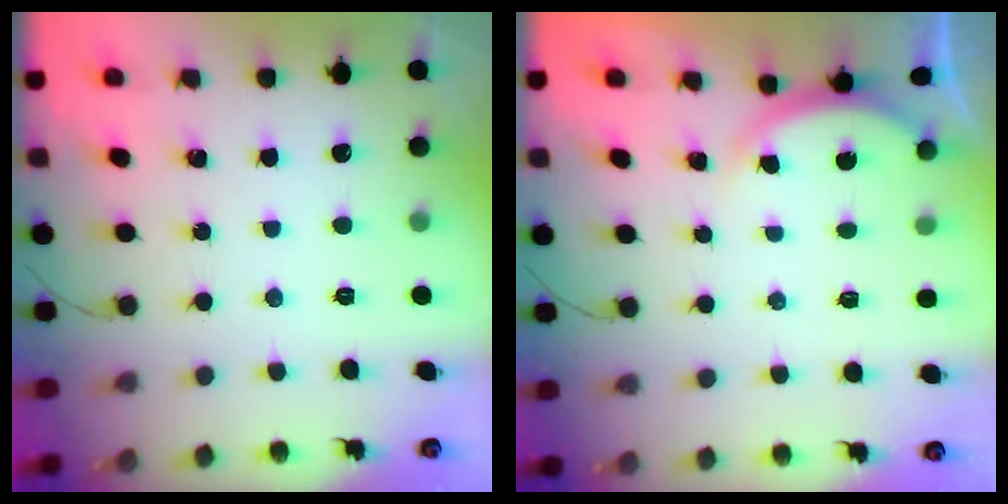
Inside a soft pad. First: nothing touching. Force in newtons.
{"total": 2.0, "press": 2.0, "slide": 0.5}